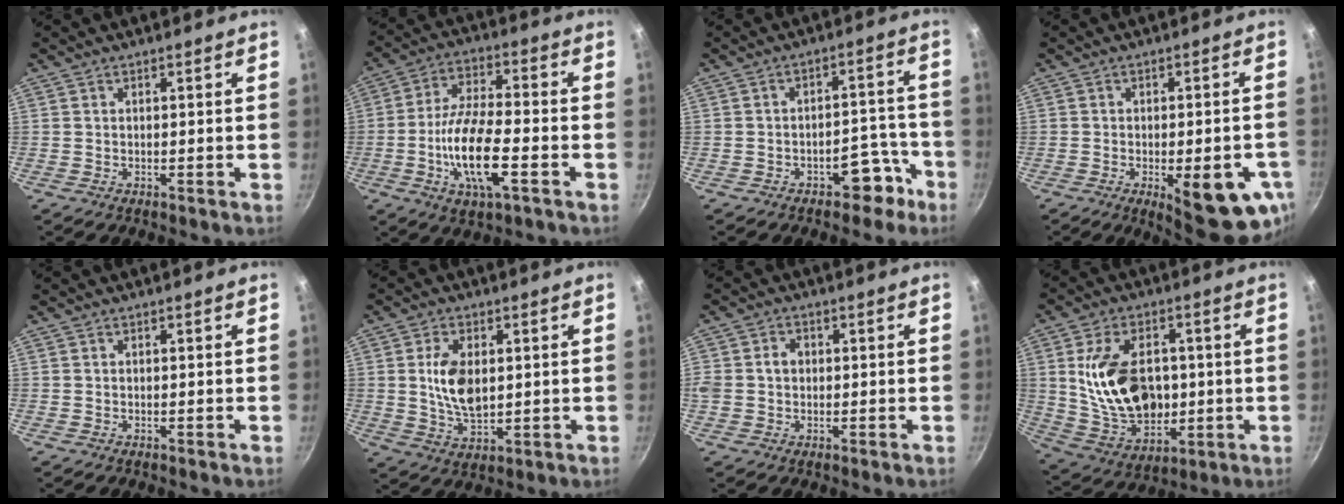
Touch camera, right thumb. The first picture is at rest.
{"total": 14.4, "force": [-4.2, 5.0, 12.8], "torque": [-0.247, 0.020, -0.078]}
{"total": 7.3, "force": [-4.4, 4.0, 4.2], "torque": [-0.032, 0.056, -0.060]}
{"total": 16.3, "force": [-5.8, 5.8, 14.0], "torque": [-0.137, 0.006, -0.058]}
{"total": 0.0}
{"total": 8.9, "force": [1.2, 5.0, 7.2], "torque": [-0.128, -0.011, 0.030]}
{"total": 4.1, "force": [0.3, 3.4, 2.3], "torque": [-0.040, 0.013, 0.008]}
{"total": 17.4, "force": [1.5, 11.4, 13.0], "torque": [-0.203, -0.008, 0.044]}